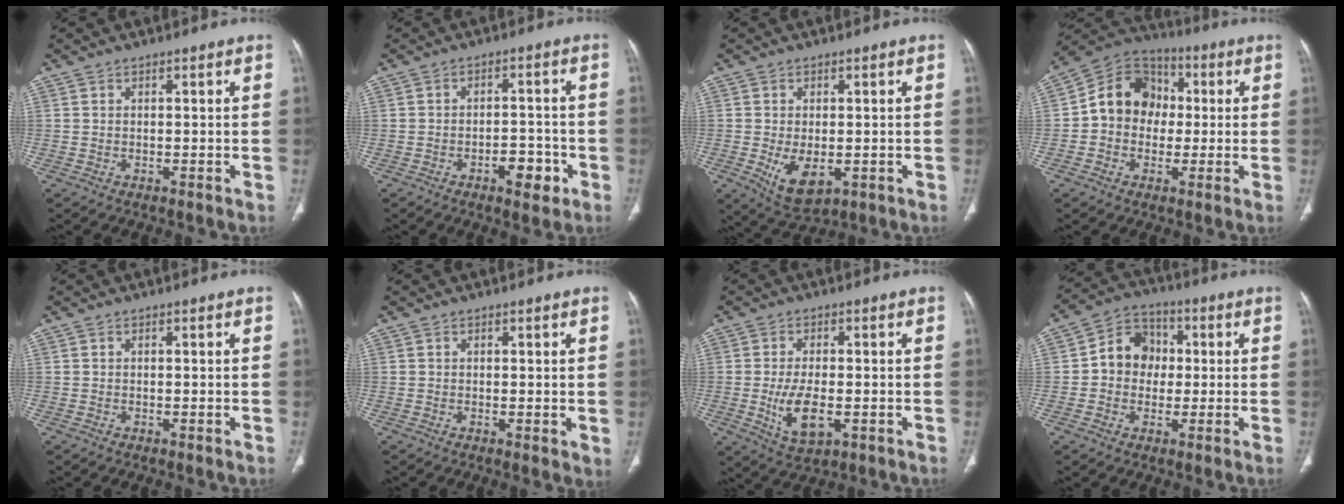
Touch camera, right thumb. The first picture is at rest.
{"total": 5.8, "force": [-2.8, 2.8, 4.2], "torque": [-0.044, 0.019, -0.038]}
{"total": 7.2, "force": [-1.6, 4.0, 5.8], "torque": [-0.098, -0.012, -0.013]}
{"total": 12.7, "force": [0.4, 10.8, 6.7], "torque": [-0.076, 0.033, -0.008]}
{"total": 0.0}
{"total": 1.8, "force": [0.2, 0.6, 1.7], "torque": [-0.027, -0.008, 0.000]}
{"total": 8.0, "force": [-1.6, 3.9, 6.8], "torque": [-0.127, -0.006, -0.019]}
{"total": 9.3, "force": [0.3, 8.1, 4.7], "torque": [-0.043, 0.022, -0.009]}